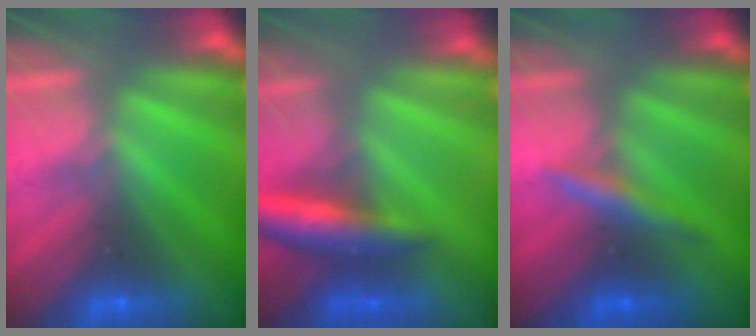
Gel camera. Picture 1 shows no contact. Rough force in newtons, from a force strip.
{"total": 6.0}
{"total": 3.2}